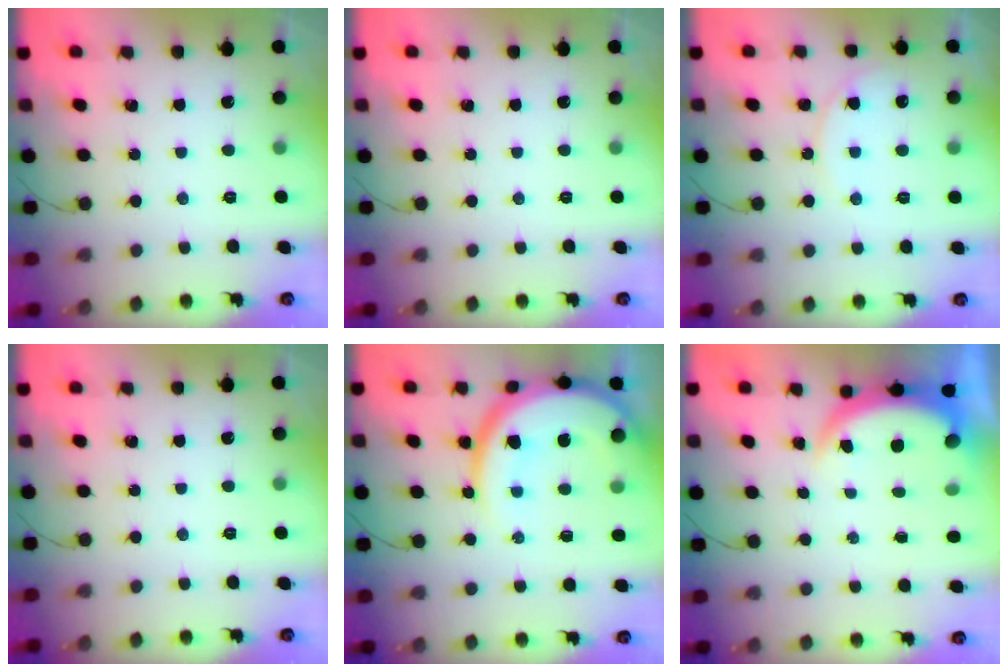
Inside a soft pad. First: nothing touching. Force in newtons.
{"total": 0.0}
{"total": 8.6, "press": 8.6, "slide": 0.4}
{"total": 0.0}
{"total": 16.8, "press": 16.7, "slide": 1.6}
{"total": 5.5, "press": 5.5, "slide": 0.5}